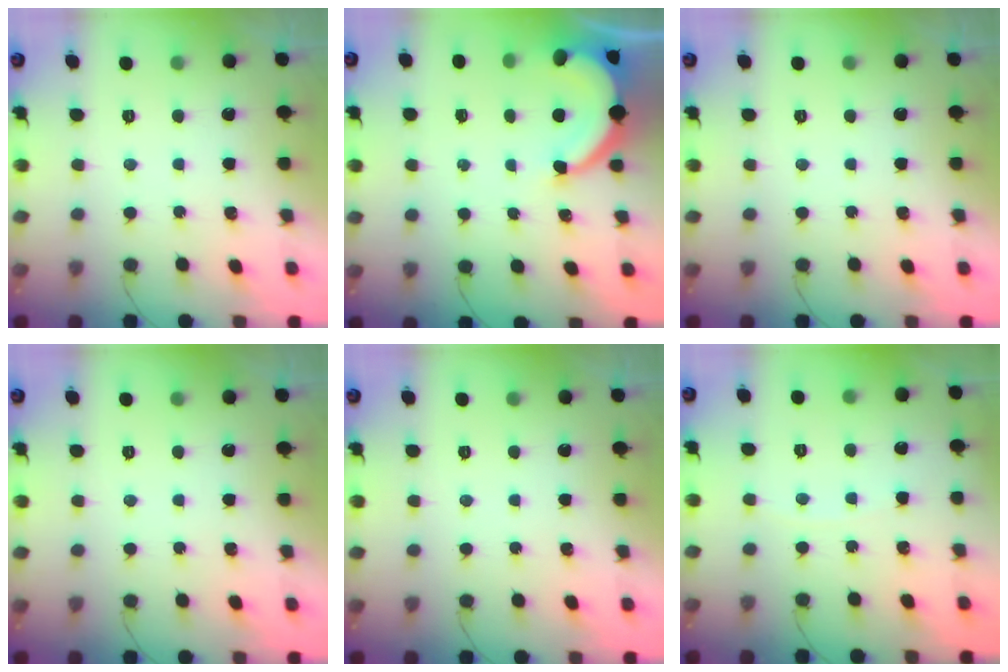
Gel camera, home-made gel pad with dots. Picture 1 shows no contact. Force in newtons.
{"total": 7.0, "press": 7.0, "slide": 0.1}
{"total": 0.0}
{"total": 0.0}
{"total": 0.0}
{"total": 2.3, "press": 2.3, "slide": 0.3}